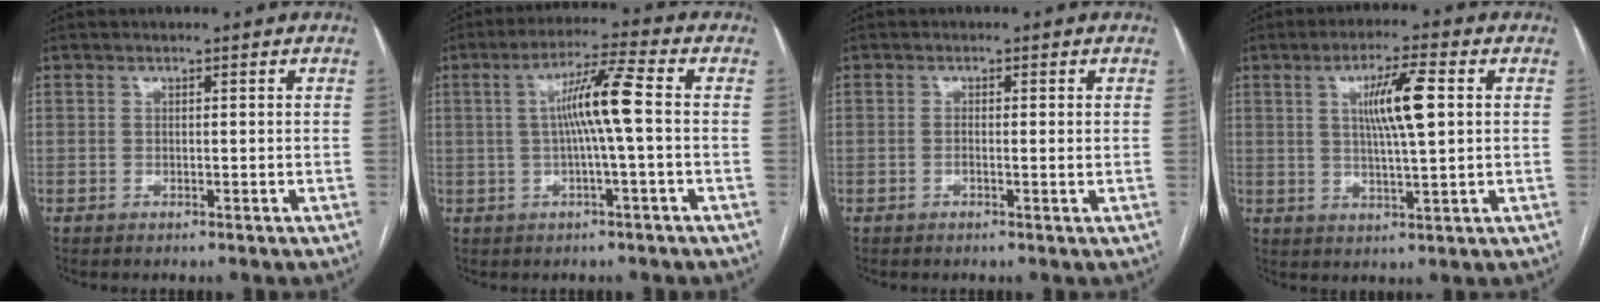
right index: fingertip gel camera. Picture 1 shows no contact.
{"total": 7.7, "force": [0.1, -0.6, 7.7], "torque": [-0.139, 0.013, 0.000]}
{"total": 1.4, "force": [-0.1, 0.2, 1.3], "torque": [-0.022, 0.000, -0.002]}
{"total": 8.1, "force": [1.8, 0.6, 7.9], "torque": [-0.141, 0.003, 0.032]}